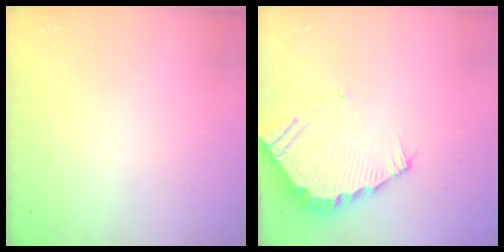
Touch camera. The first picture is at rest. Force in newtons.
{"total": 3.7, "press": 3.7, "slide": 0.3}